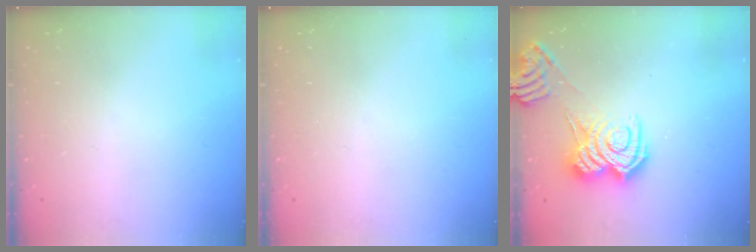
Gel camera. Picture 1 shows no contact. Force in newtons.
{"total": 0.0}
{"total": 10.6, "press": 10.5, "slide": 1.3}